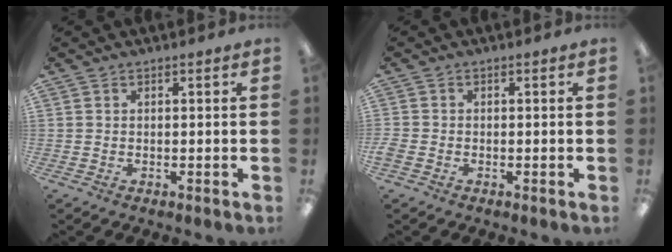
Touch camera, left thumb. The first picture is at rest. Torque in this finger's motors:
{"motor_torque": [-0.26, 0.26, -0.06, 0.07, 0.00]}